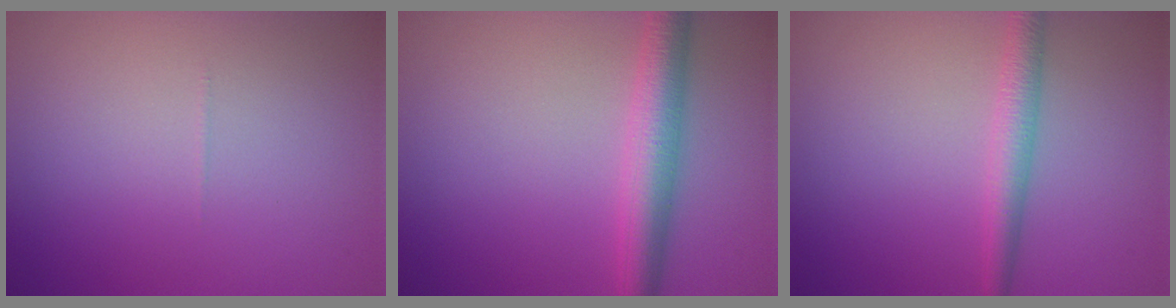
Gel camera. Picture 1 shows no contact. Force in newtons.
{"total": 4.6, "press": 4.6, "slide": 0.0}
{"total": 2.6, "press": 2.6, "slide": 0.0}